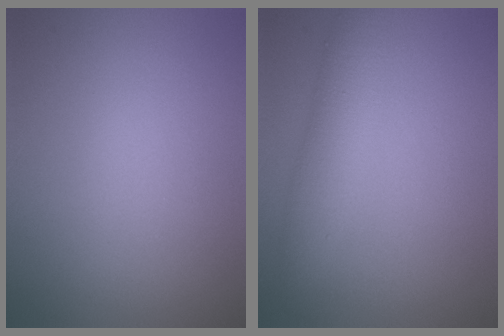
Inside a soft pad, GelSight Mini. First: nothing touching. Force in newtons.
{"total": 3.3, "press": 3.3, "slide": 0.0}